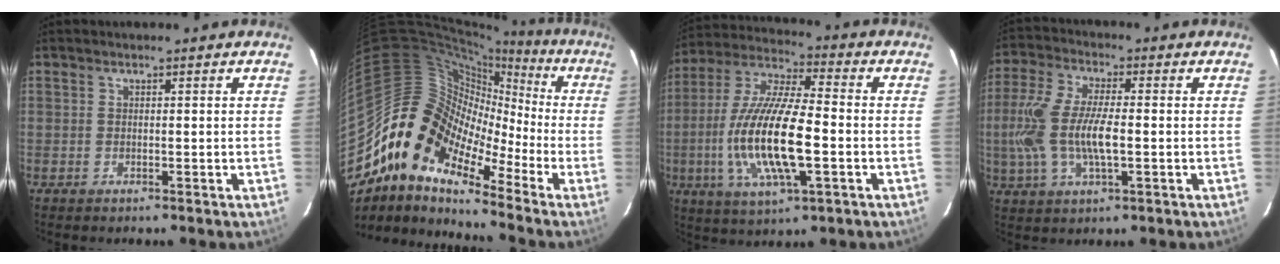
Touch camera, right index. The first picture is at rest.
{"total": 12.8, "force": [-5.9, 8.7, 7.3], "torque": [-0.107, 0.016, -0.138]}
{"total": 18.0, "force": [-3.5, 4.9, 17.0], "torque": [-0.343, -0.008, -0.069]}
{"total": 13.1, "force": [-1.3, 4.8, 12.1], "torque": [-0.260, 0.000, -0.027]}